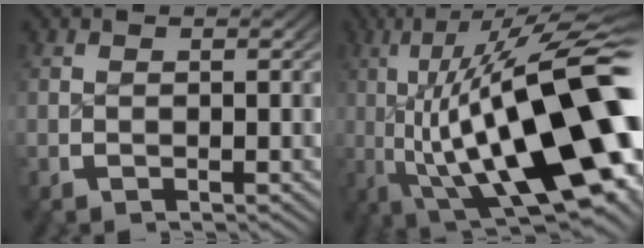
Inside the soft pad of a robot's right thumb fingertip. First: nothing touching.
{"total": 21.1, "force": [-2.3, 9.9, 18.5], "torque": [-0.303, -0.043, -0.005]}